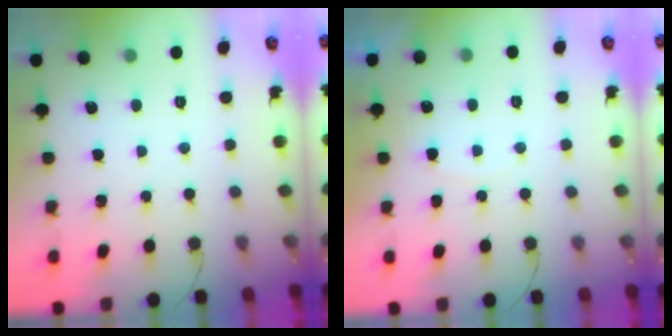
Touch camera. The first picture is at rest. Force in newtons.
{"total": 4.7, "press": 4.7, "slide": 0.4}